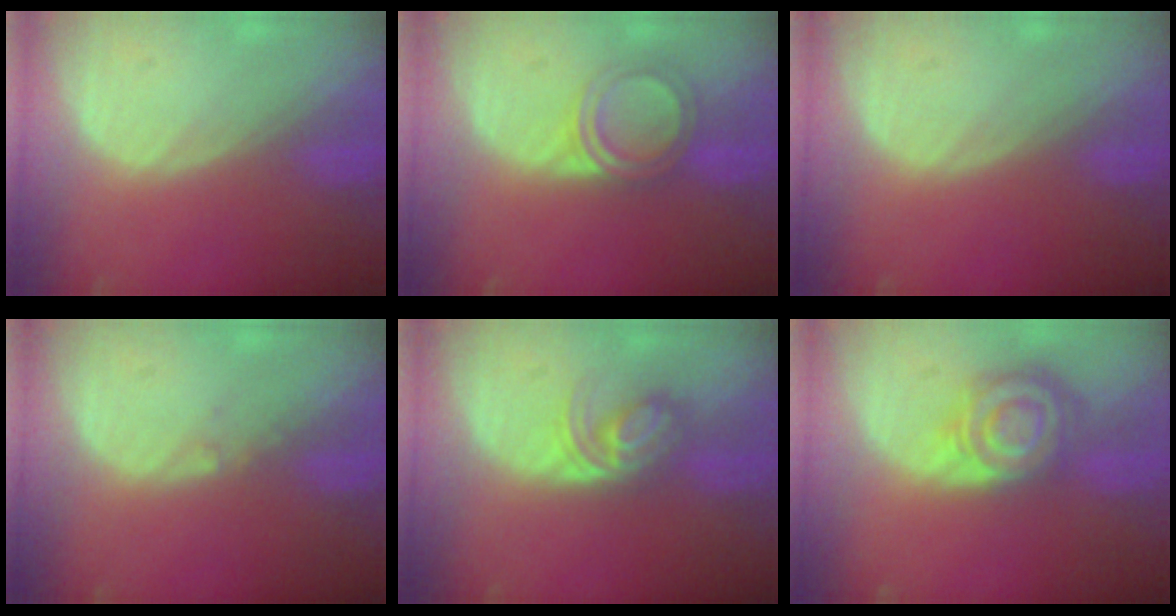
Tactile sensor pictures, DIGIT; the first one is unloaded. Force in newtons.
{"total": 4.9, "press": 4.7, "slide": 1.4}
{"total": 0.0}
{"total": 0.6, "press": 0.5, "slide": 0.4}
{"total": 5.7, "press": 5.1, "slide": 2.6}
{"total": 8.6, "press": 7.4, "slide": 4.4}